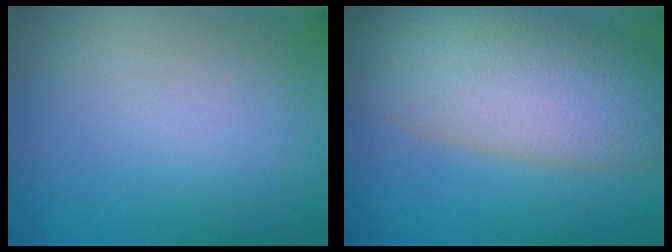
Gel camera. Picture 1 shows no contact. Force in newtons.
{"total": 10.8, "press": 10.8, "slide": 0.7}